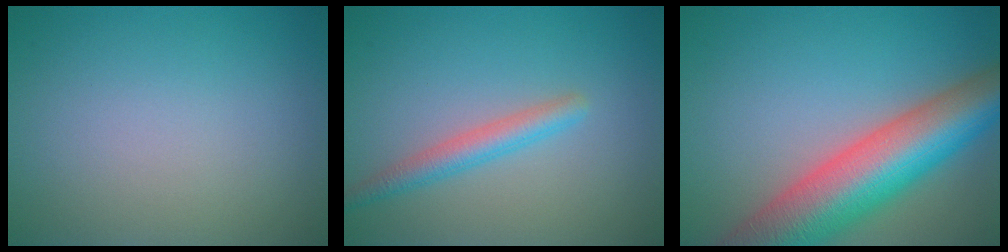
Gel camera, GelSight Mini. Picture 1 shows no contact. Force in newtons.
{"total": 2.5, "press": 2.5, "slide": 0.1}
{"total": 12.0, "press": 12.0, "slide": 0.8}